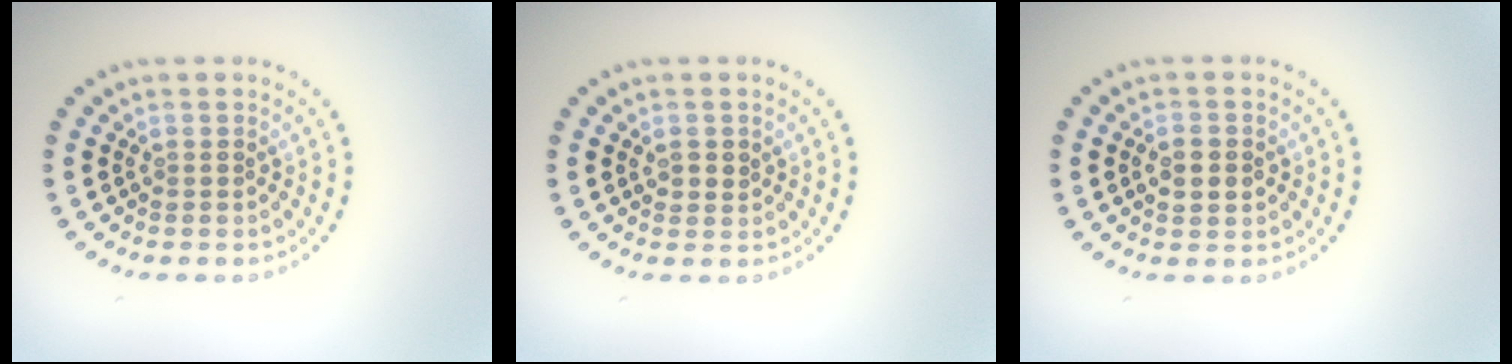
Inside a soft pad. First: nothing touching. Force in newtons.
{"total": 1.3, "press": 1.1, "slide": 0.7}
{"total": 2.6, "press": 2.6, "slide": 0.1}